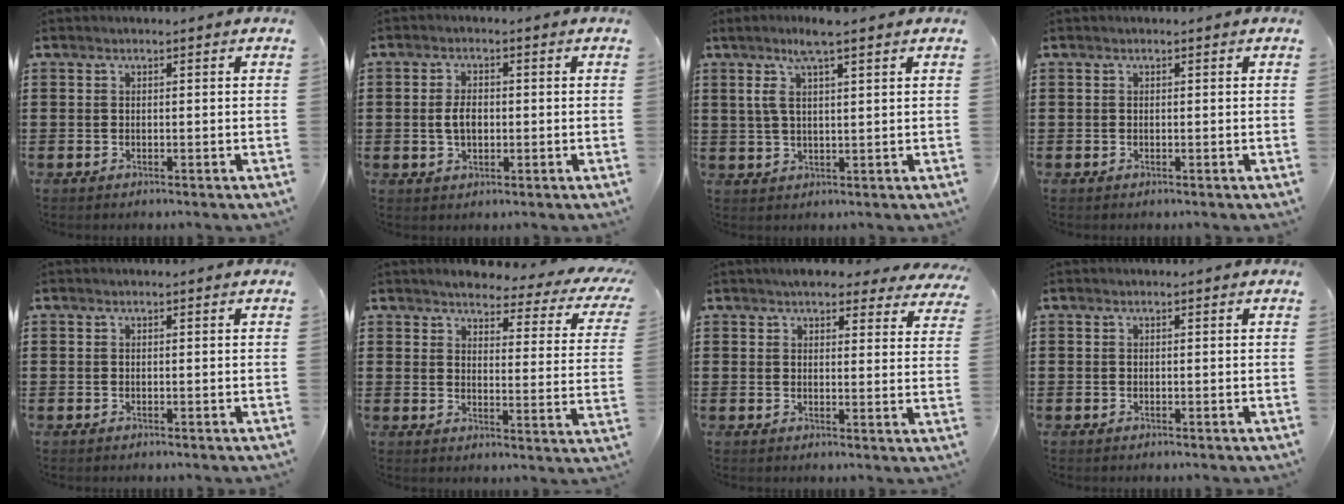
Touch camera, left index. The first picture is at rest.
{"total": 3.6, "force": [-0.2, 2.0, 3.0], "torque": [-0.052, 0.002, -0.007]}
{"total": 5.7, "force": [3.0, 0.6, 4.8], "torque": [-0.101, 0.003, 0.051]}
{"total": 0.0}
{"total": 0.0}
{"total": 3.1, "force": [2.7, 0.3, 1.5], "torque": [-0.040, -0.028, 0.036]}
{"total": 4.6, "force": [4.1, 1.0, 1.8], "torque": [-0.040, -0.012, 0.073]}
{"total": 0.0}